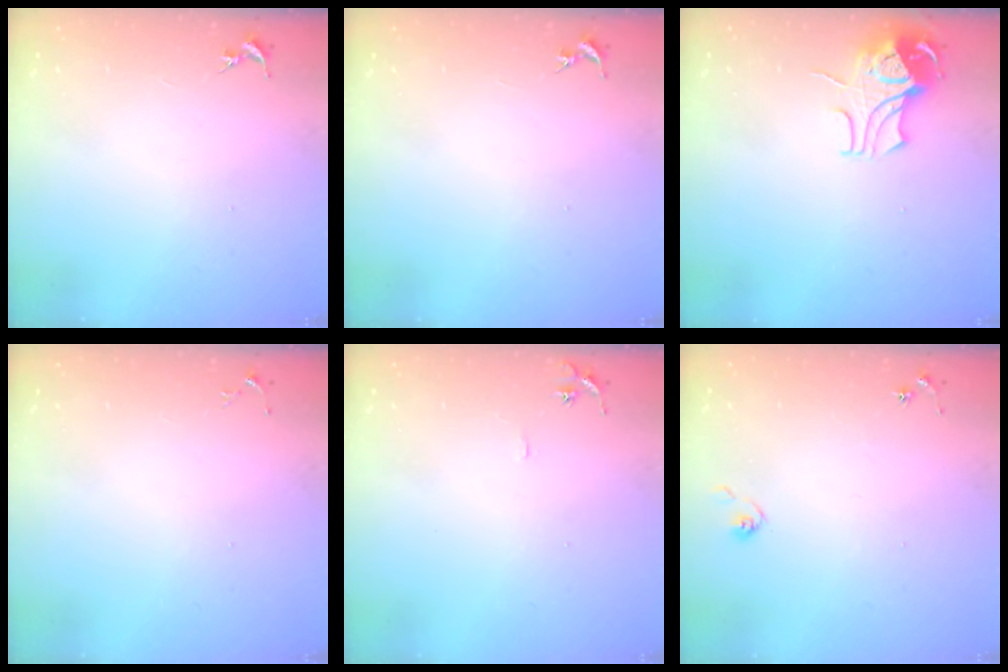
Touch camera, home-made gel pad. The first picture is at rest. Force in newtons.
{"total": 0.0}
{"total": 9.0, "press": 8.9, "slide": 1.0}
{"total": 4.1, "press": 4.0, "slide": 0.5}
{"total": 5.2, "press": 5.2, "slide": 0.5}
{"total": 5.0, "press": 5.0, "slide": 0.5}